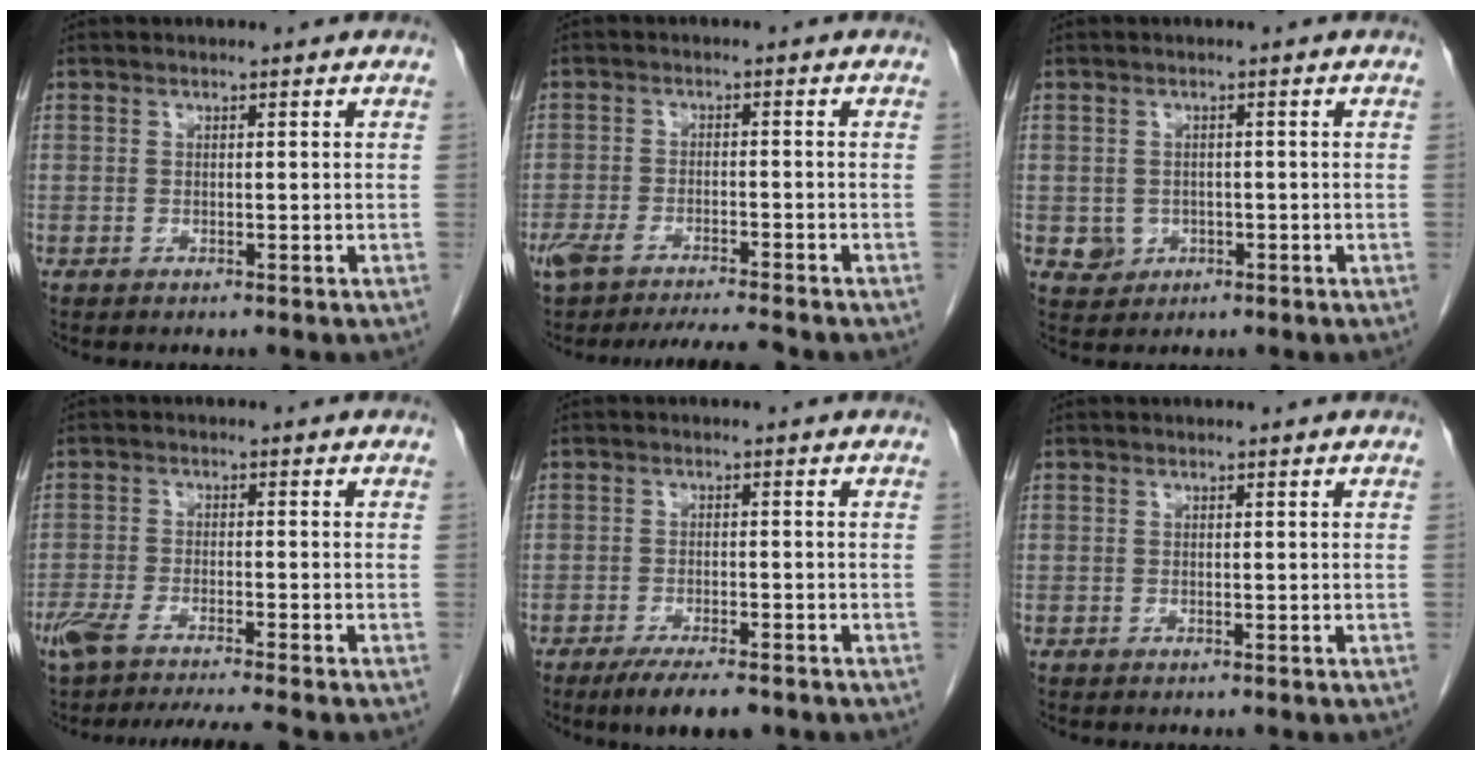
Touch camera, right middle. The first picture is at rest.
{"total": 9.0, "force": [-8.0, 0.4, 4.0], "torque": [-0.066, -0.006, -0.126]}
{"total": 2.7, "force": [-0.6, 2.5, 0.7], "torque": [-0.007, 0.004, -0.001]}
{"total": 10.2, "force": [-8.8, -0.3, 5.3], "torque": [-0.079, -0.016, -0.140]}
{"total": 6.4, "force": [-4.7, 1.3, 4.2], "torque": [-0.061, -0.012, -0.072]}
{"total": 0.0}